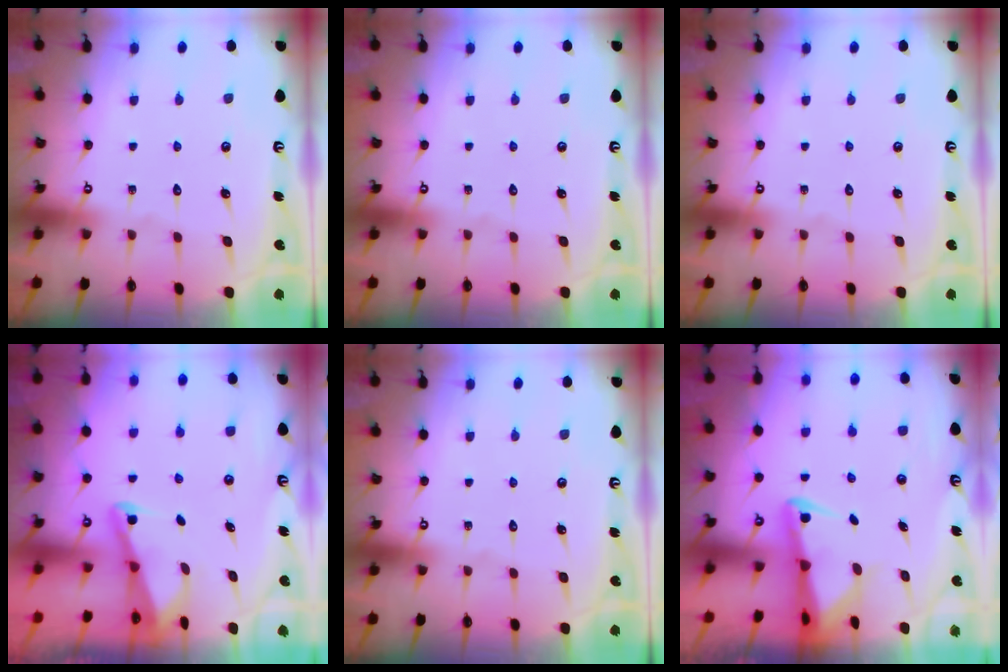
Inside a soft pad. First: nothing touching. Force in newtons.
{"total": 0.0}
{"total": 0.0}
{"total": 2.0, "press": 2.0, "slide": 0.4}
{"total": 0.0}
{"total": 2.9, "press": 2.8, "slide": 0.7}